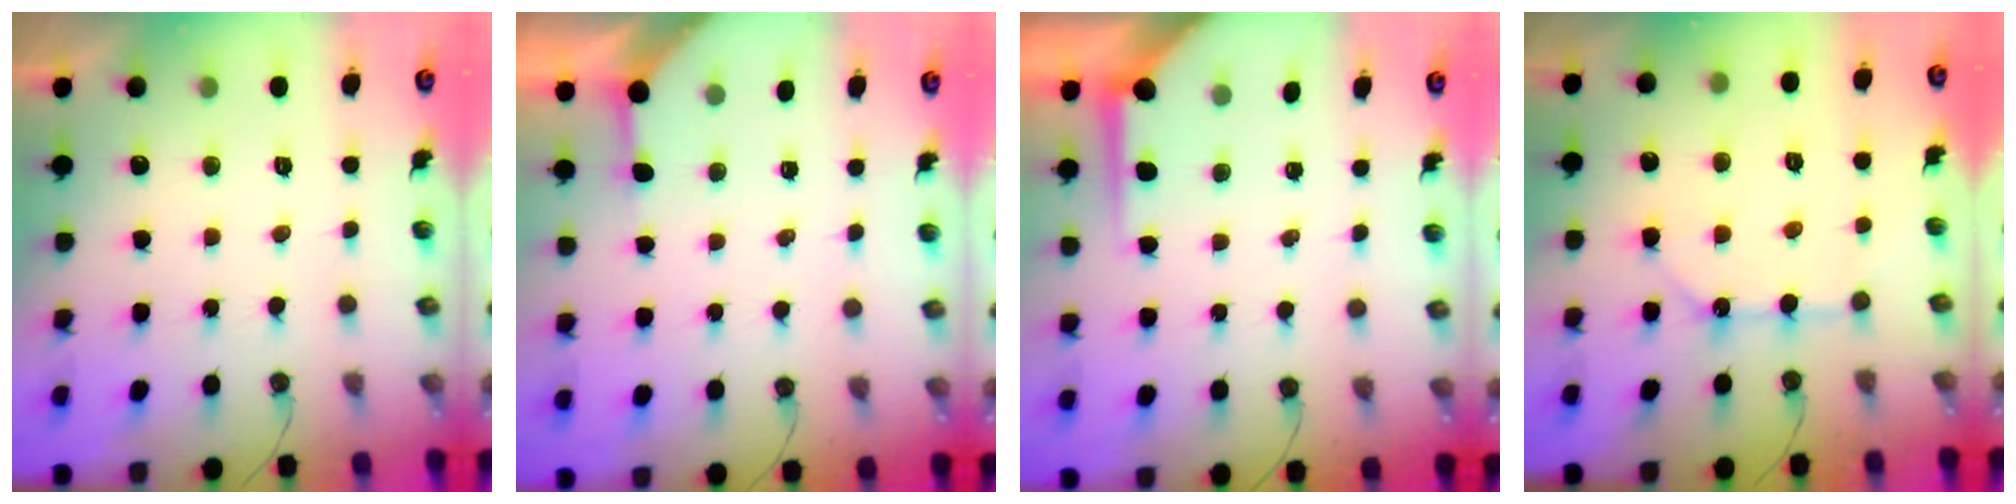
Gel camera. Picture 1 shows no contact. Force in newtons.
{"total": 2.7, "press": 2.7, "slide": 0.4}
{"total": 5.5, "press": 5.5, "slide": 0.4}
{"total": 10.6, "press": 10.6, "slide": 0.6}